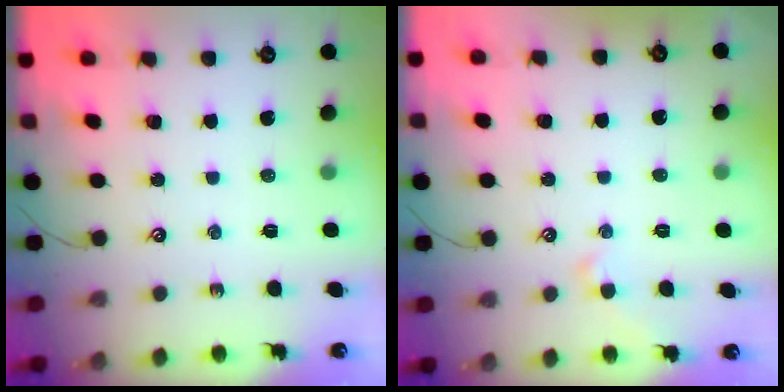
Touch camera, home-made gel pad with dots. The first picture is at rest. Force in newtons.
{"total": 1.1, "press": 1.0, "slide": 0.4}